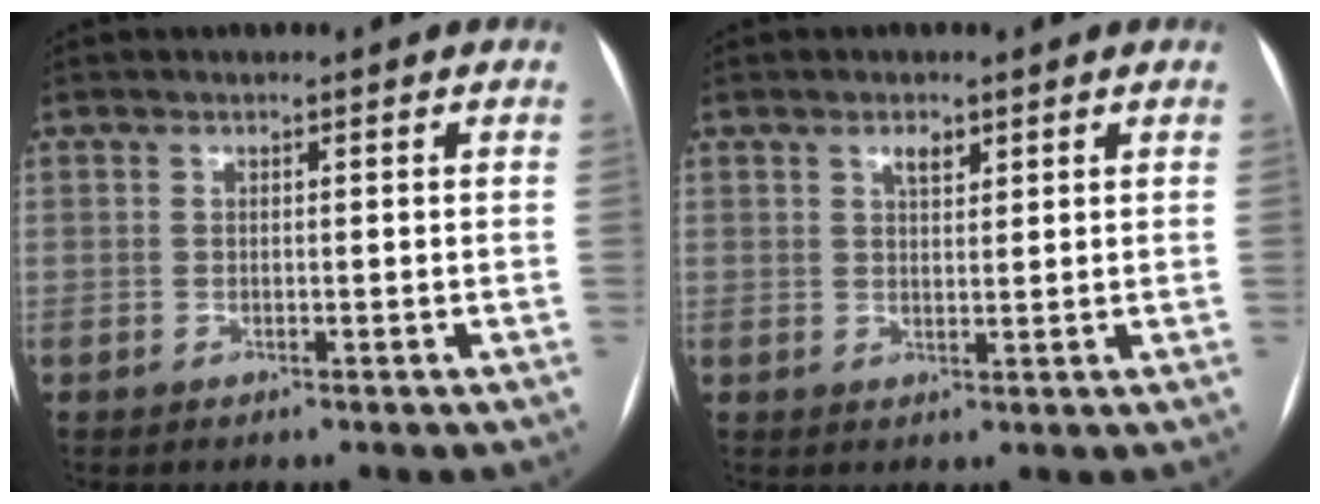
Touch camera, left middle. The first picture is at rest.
{"total": 2.1, "force": [1.4, 0.9, 1.4], "torque": [-0.024, 0.002, 0.024]}